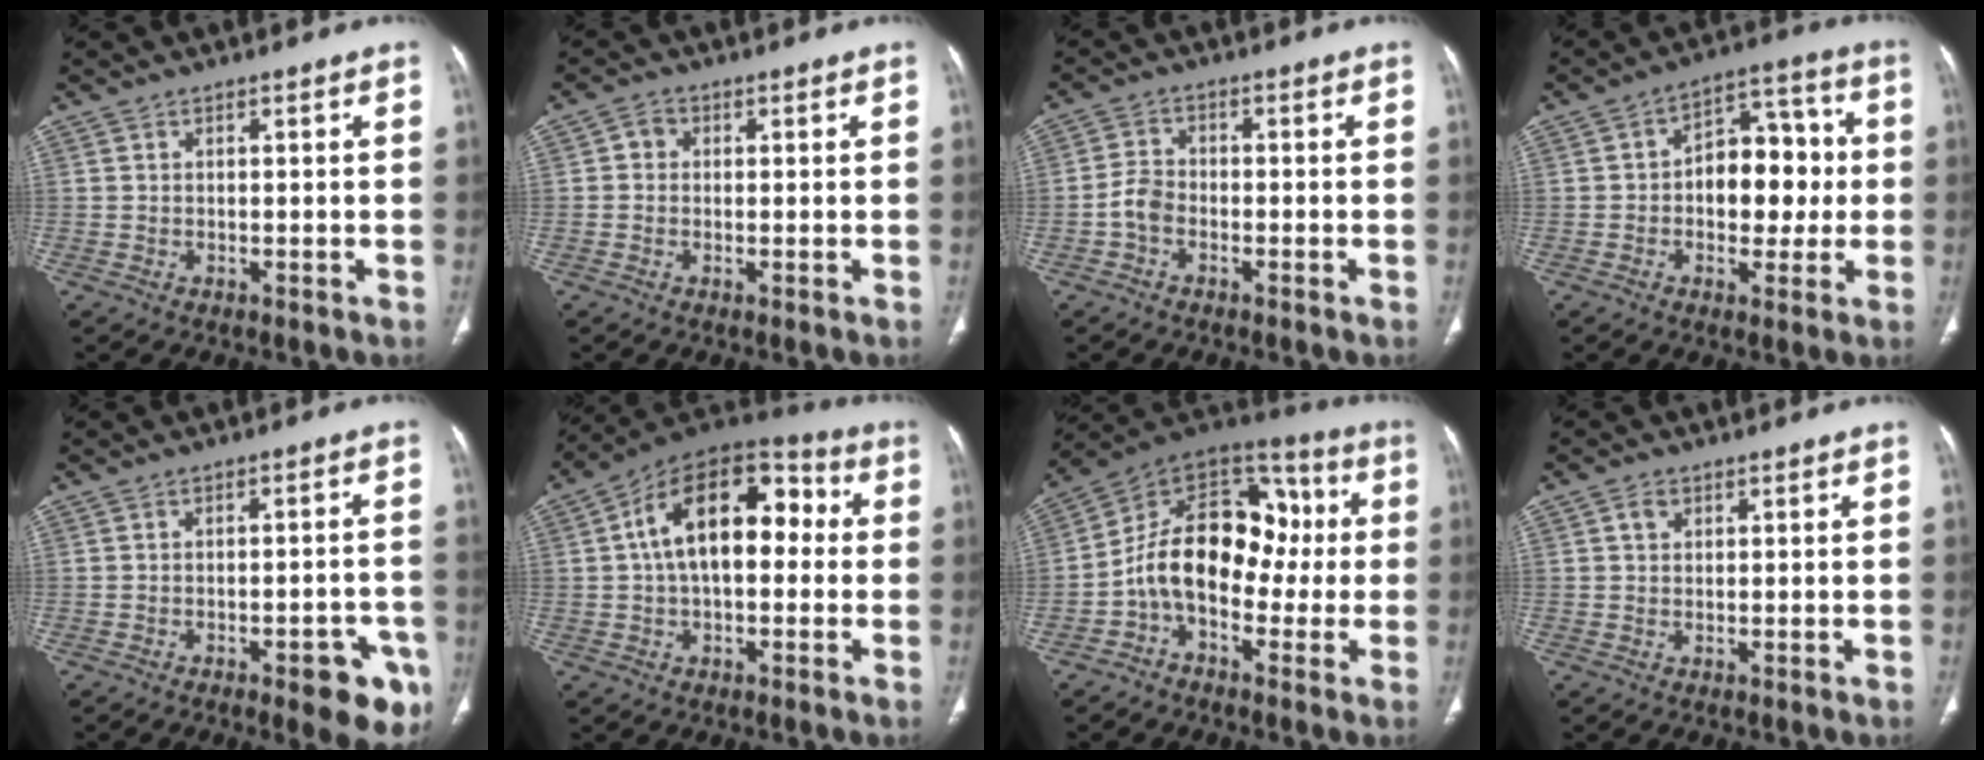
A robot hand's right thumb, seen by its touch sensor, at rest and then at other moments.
{"total": 2.3, "force": [0.2, 2.0, 1.0], "torque": [-0.004, 0.007, -0.002]}
{"total": 3.6, "force": [-1.5, 2.4, 2.2], "torque": [-0.038, 0.014, -0.036]}
{"total": 12.8, "force": [-0.3, 8.5, 9.5], "torque": [-0.084, 0.036, -0.009]}
{"total": 9.8, "force": [-5.0, 3.6, 7.6], "torque": [-0.064, 0.022, -0.056]}
{"total": 18.2, "force": [2.1, 10.6, 14.7], "torque": [-0.210, 0.049, 0.022]}
{"total": 17.7, "force": [-1.9, 11.9, 12.9], "torque": [-0.167, 0.059, -0.047]}
{"total": 1.9, "force": [0.7, 1.4, 0.9], "torque": [-0.012, 0.001, 0.011]}